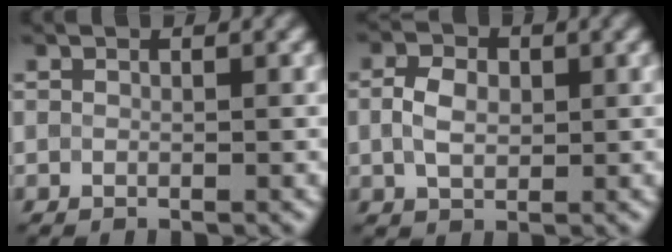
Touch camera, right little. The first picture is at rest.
{"total": 3.3, "force": [0.3, 2.2, 2.4], "torque": [-0.052, 0.007, 0.001]}